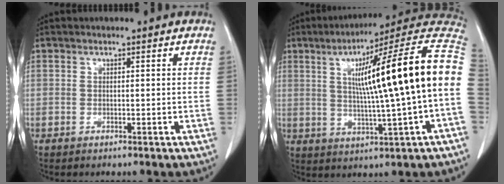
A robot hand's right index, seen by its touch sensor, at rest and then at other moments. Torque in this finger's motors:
{"motor_torque": [1.23, -0.40, 1.05, 0.21]}